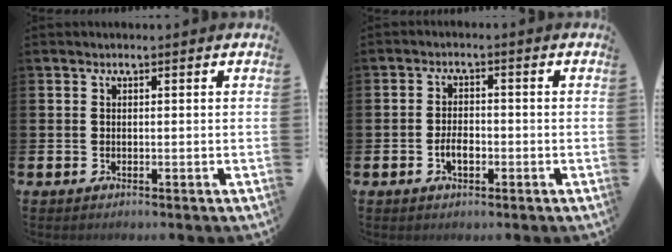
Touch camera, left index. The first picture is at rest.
{"total": 2.8, "force": [-0.8, 1.6, 2.2], "torque": [-0.029, -0.001, -0.019]}